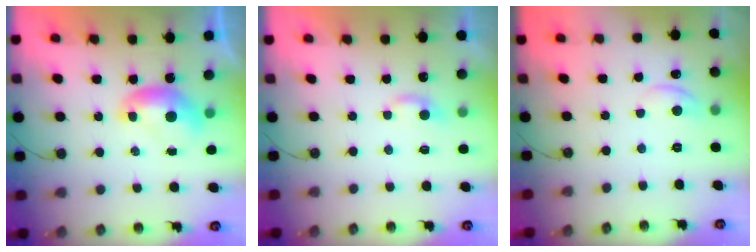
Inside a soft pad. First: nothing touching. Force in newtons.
{"total": 2.2, "press": 2.2, "slide": 0.5}
{"total": 2.6, "press": 2.6, "slide": 0.5}